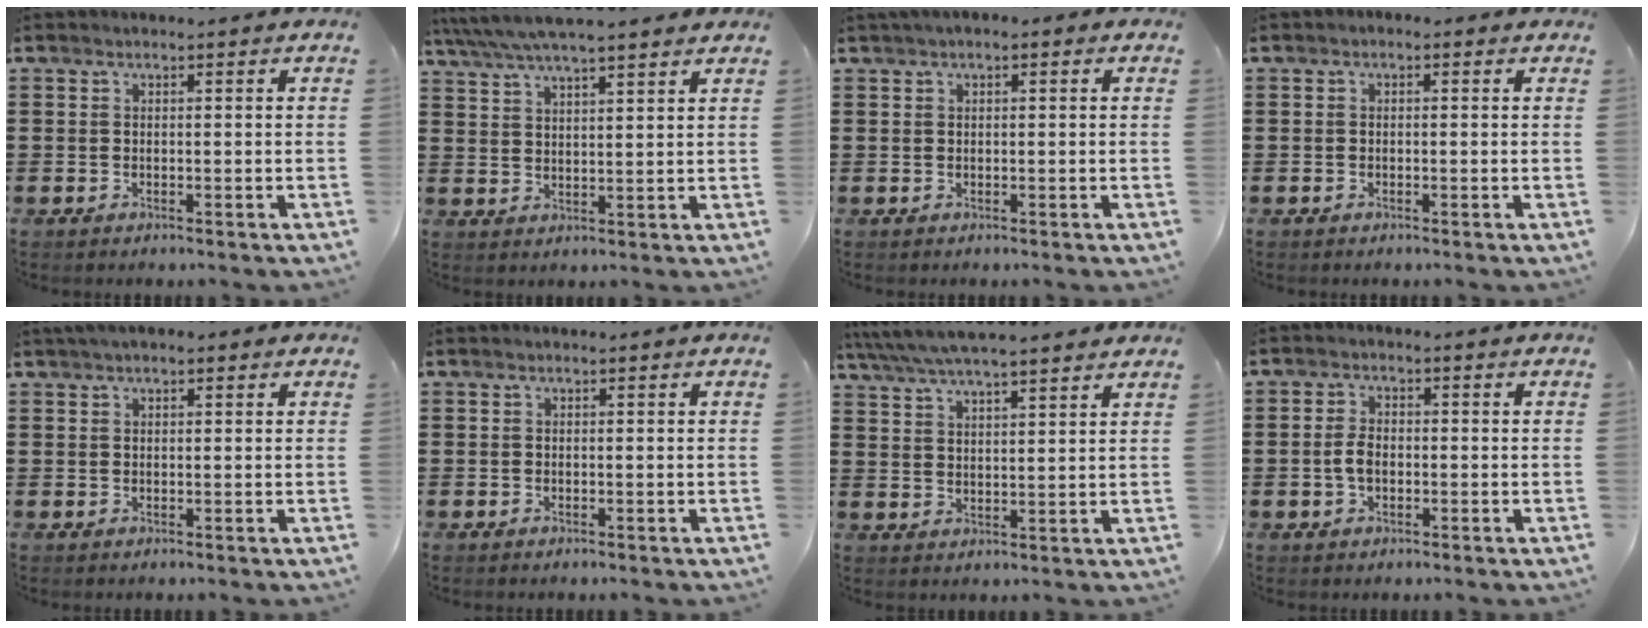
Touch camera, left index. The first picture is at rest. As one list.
[{"total": 5.1, "force": [4.5, 0.5, 2.3], "torque": [-0.060, -0.015, 0.079]}, {"total": 1.0, "force": [0.3, 0.5, 0.9], "torque": [-0.016, 0.005, 0.004]}, {"total": 0.6, "force": [-0.4, 0.4, 0.3], "torque": [-0.007, 0.000, -0.008]}, {"total": 1.6, "force": [1.1, 0.6, 1.1], "torque": [-0.022, 0.006, 0.019]}, {"total": 0.0}, {"total": 5.3, "force": [4.9, 0.3, 2.0], "torque": [-0.055, -0.020, 0.086]}, {"total": 3.1, "force": [-0.4, 1.7, 2.6], "torque": [-0.066, -0.001, -0.013]}]